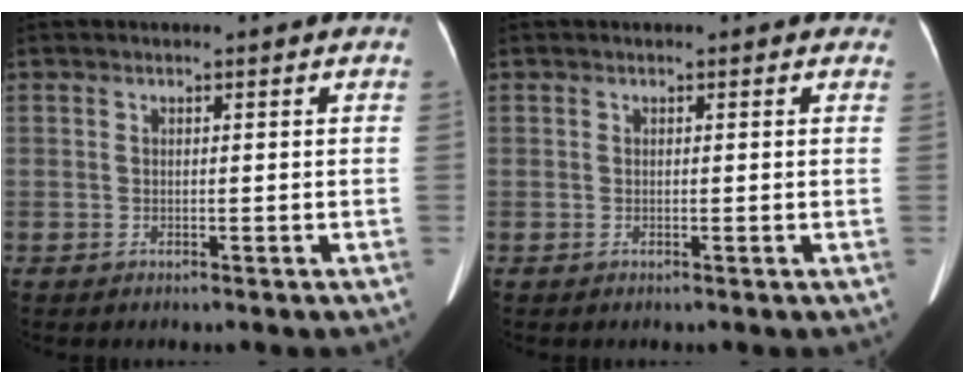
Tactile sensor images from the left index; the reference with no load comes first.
{"total": 0.9, "force": [0.7, 0.5, 0.1], "torque": [0.001, 0.000, -0.003]}